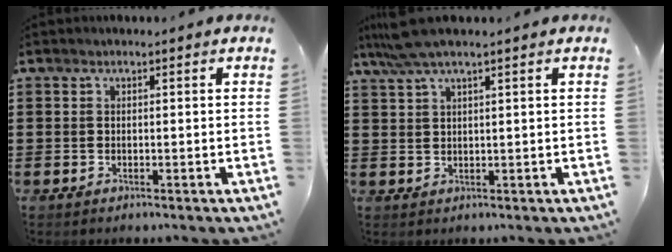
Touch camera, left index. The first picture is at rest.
{"total": 4.4, "force": [3.0, 0.2, 3.2], "torque": [-0.068, 0.003, 0.055]}